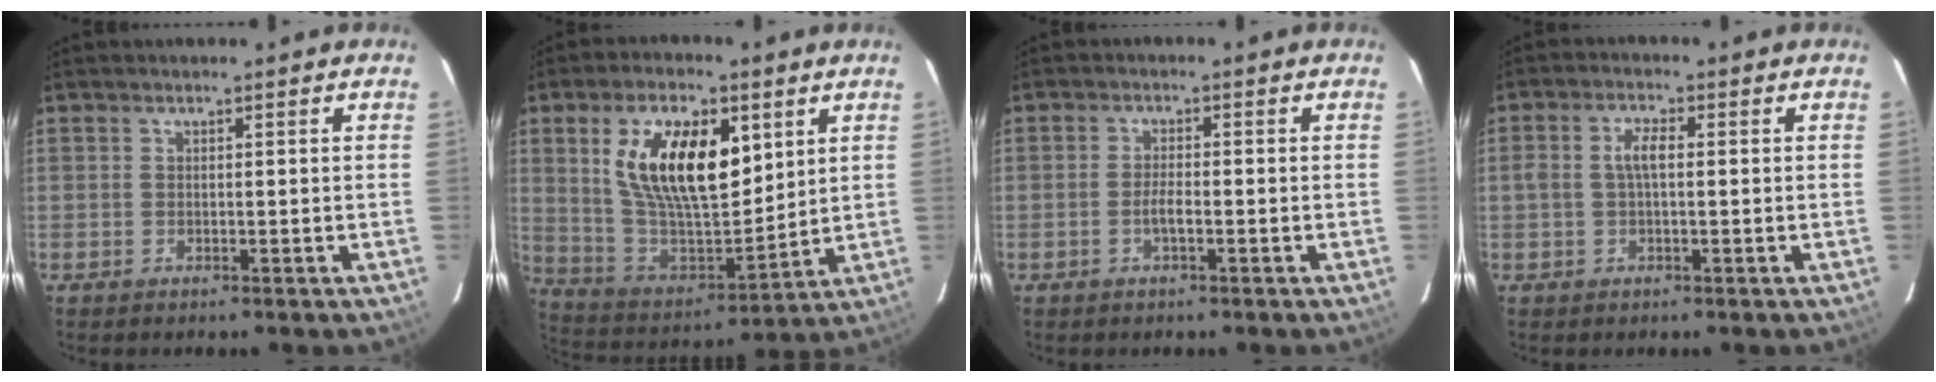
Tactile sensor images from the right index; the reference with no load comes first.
{"total": 19.8, "force": [6.9, 9.3, 16.0], "torque": [-0.299, 0.004, 0.138]}
{"total": 2.4, "force": [-1.0, 0.6, 2.2], "torque": [-0.045, 0.002, -0.020]}
{"total": 3.6, "force": [0.1, 1.4, 3.3], "torque": [-0.065, 0.009, 0.002]}